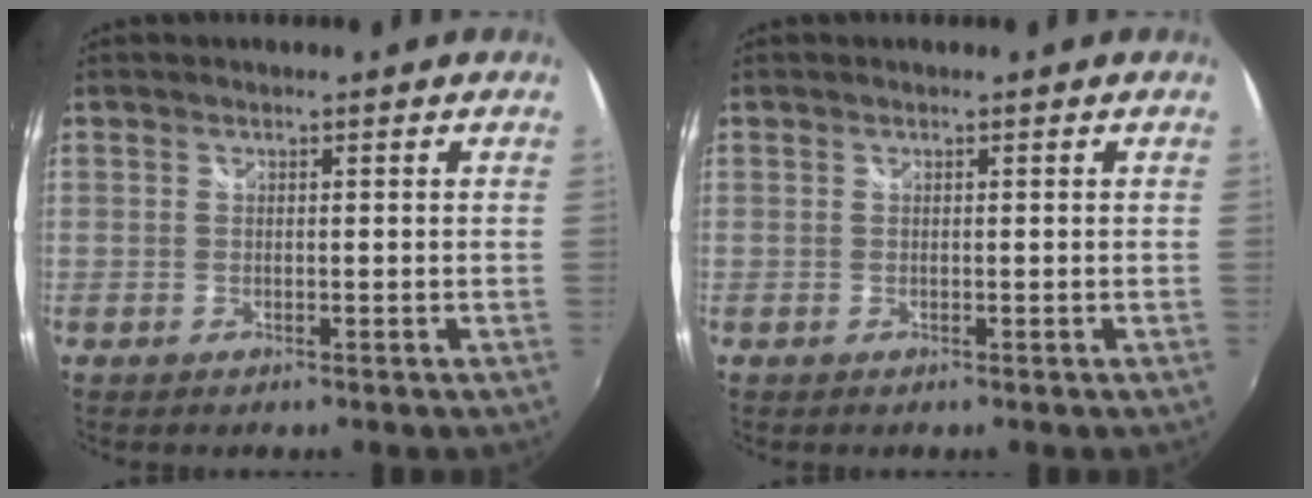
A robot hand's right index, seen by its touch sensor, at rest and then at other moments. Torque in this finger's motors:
{"motor_torque": [0.07, -0.07, 0.03, 0.01]}